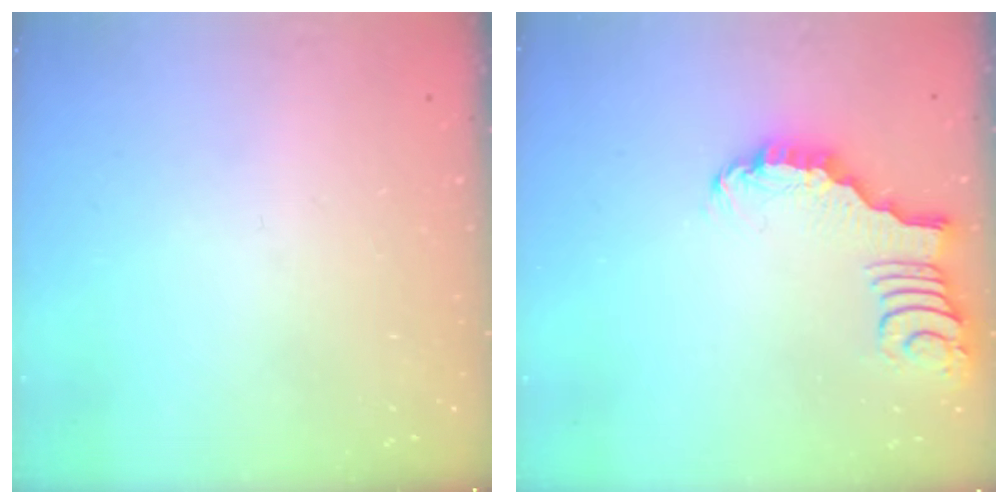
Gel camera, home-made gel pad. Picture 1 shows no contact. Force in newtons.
{"total": 2.2, "press": 2.2, "slide": 0.4}